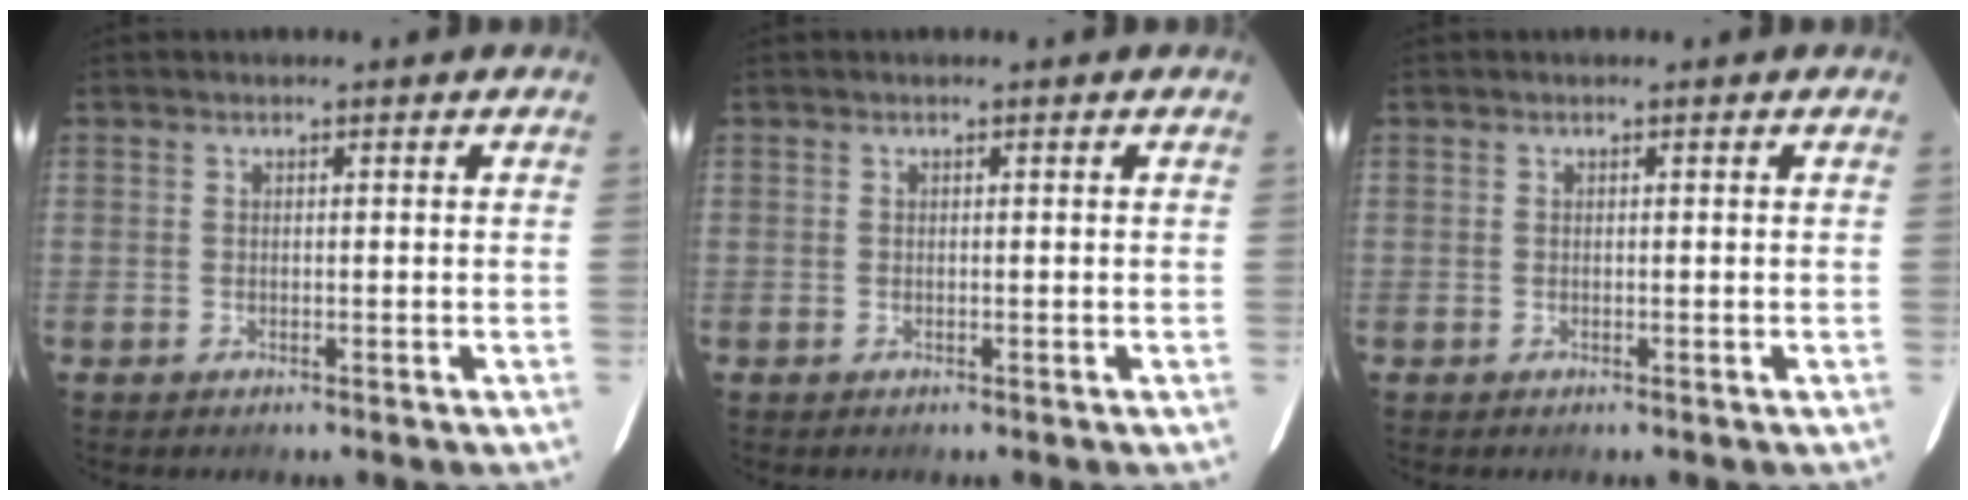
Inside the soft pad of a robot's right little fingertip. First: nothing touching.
{"total": 0.0}
{"total": 0.0}